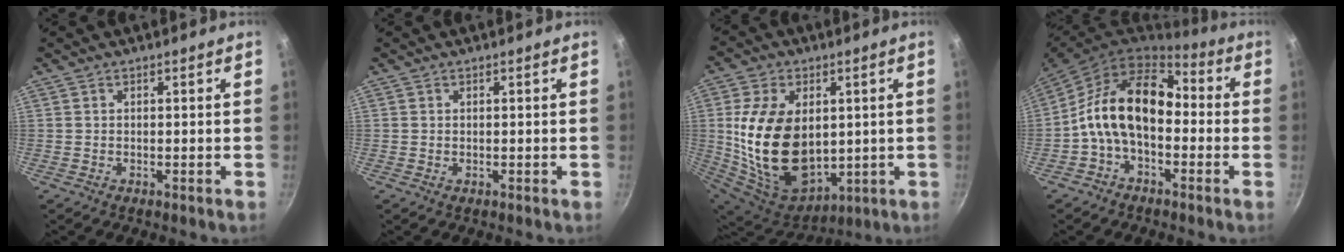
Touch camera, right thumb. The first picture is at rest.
{"total": 0.0}
{"total": 22.1, "force": [2.1, 14.8, 16.3], "torque": [-0.282, -0.022, 0.059]}
{"total": 14.8, "force": [-1.3, 9.5, 11.2], "torque": [-0.175, 0.047, -0.044]}